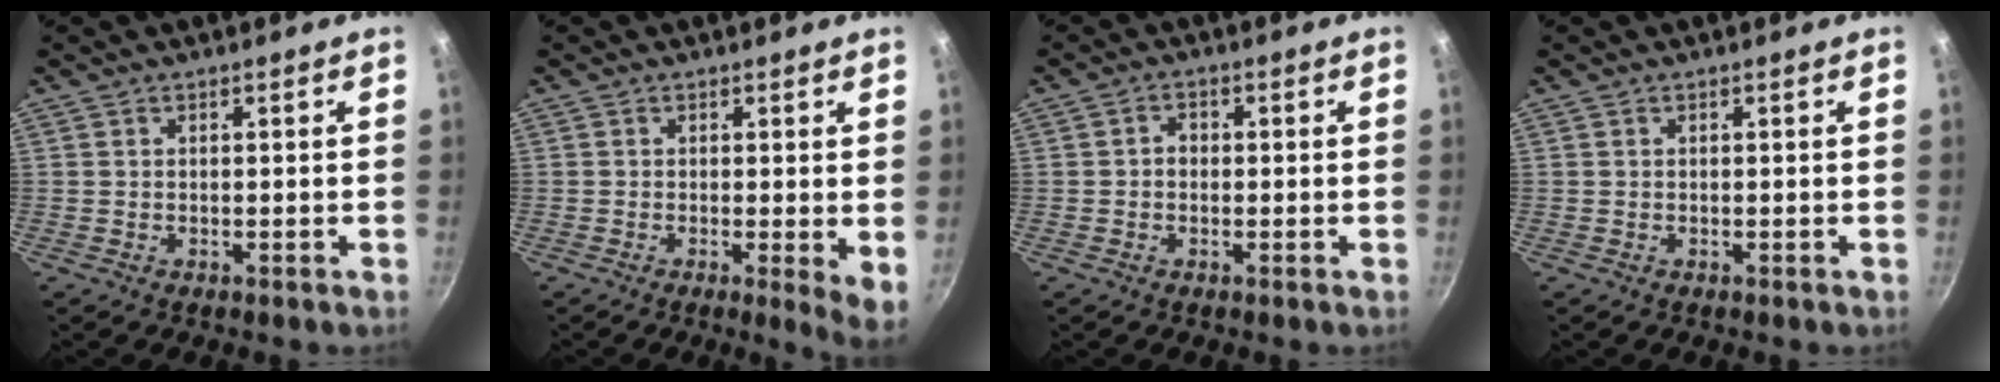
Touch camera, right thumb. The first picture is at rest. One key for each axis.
{"total": 4.6, "fx": -0.1, "fy": 1.2, "fz": 4.5, "tx": -0.052, "ty": -0.015, "tz": -0.004}
{"total": 2.1, "fx": -0.2, "fy": 1.8, "fz": 1.2, "tx": -0.010, "ty": 0.008, "tz": -0.005}
{"total": 0.0}